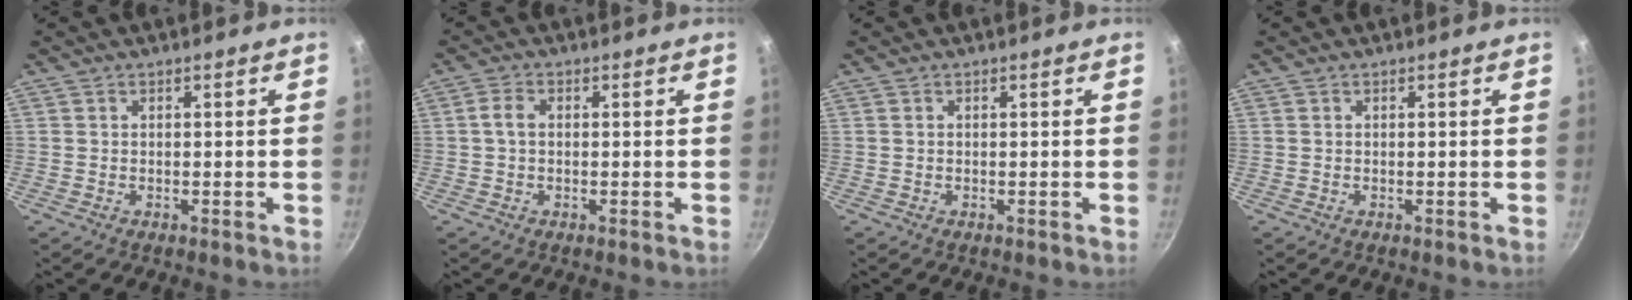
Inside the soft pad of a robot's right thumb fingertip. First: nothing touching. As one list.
[{"total": 2.4, "force": [0.0, 1.6, 1.8], "torque": [-0.036, 0.008, -0.003]}, {"total": 0.0}, {"total": 0.0}]